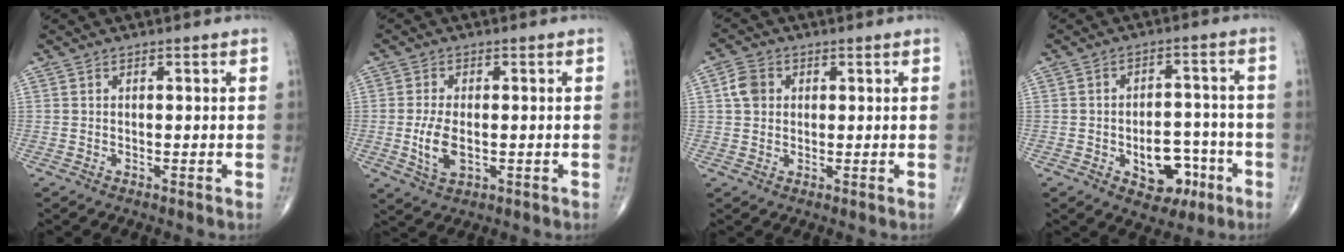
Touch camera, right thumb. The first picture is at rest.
{"total": 6.1, "force": [-0.9, 3.0, 5.2], "torque": [-0.106, -0.008, -0.014]}
{"total": 4.2, "force": [0.9, 3.5, 2.2], "torque": [-0.035, 0.006, 0.011]}
{"total": 9.7, "force": [-3.9, 6.2, 6.4], "torque": [-0.051, 0.035, -0.047]}